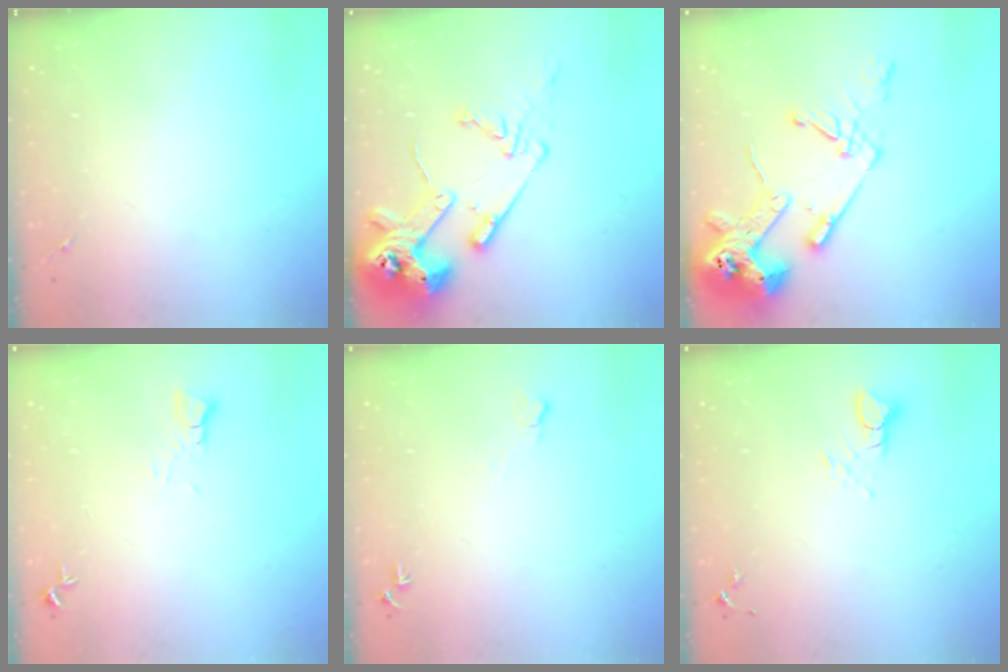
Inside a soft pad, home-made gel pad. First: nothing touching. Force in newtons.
{"total": 16.9, "press": 16.8, "slide": 1.8}
{"total": 17.2, "press": 17.1, "slide": 2.2}
{"total": 3.3, "press": 3.3, "slide": 0.3}
{"total": 5.8, "press": 5.8, "slide": 0.7}
{"total": 3.9, "press": 3.9, "slide": 0.4}